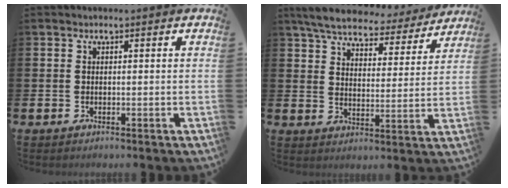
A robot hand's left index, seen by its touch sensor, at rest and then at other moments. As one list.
[{"total": 6.8, "force": [6.2, 1.7, 2.0], "torque": [-0.061, -0.039, 0.106]}]